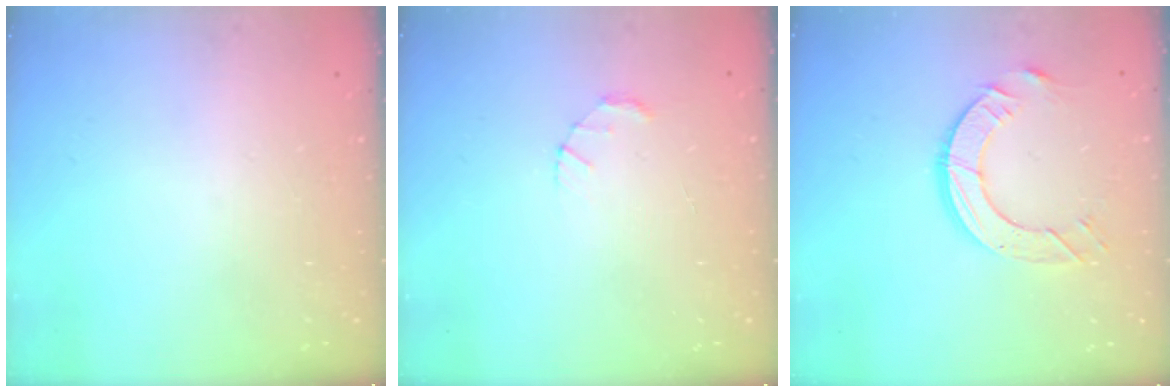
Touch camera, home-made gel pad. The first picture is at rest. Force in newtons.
{"total": 1.5, "press": 1.5, "slide": 0.3}
{"total": 9.5, "press": 9.5, "slide": 1.0}